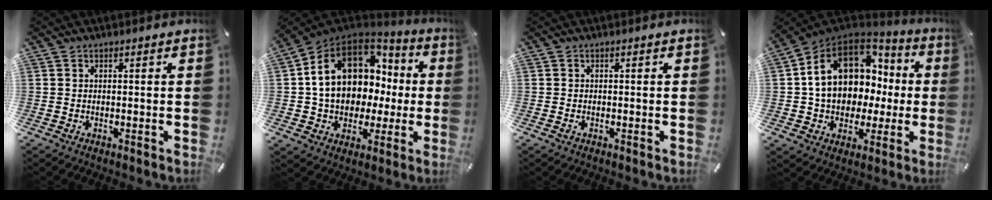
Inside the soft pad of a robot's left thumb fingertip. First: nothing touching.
{"total": 16.2, "force": [2.8, 12.7, 9.7], "torque": [-0.200, -0.012, 0.048]}
{"total": 0.8, "force": [-0.3, 0.5, 0.5], "torque": [-0.010, -0.001, -0.006]}
{"total": 15.9, "force": [3.0, 12.5, 9.4], "torque": [-0.188, -0.013, 0.055]}